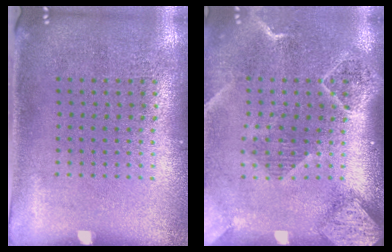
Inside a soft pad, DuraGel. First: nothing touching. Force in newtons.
{"total": 2.5, "press": 2.0, "slide": 1.5}